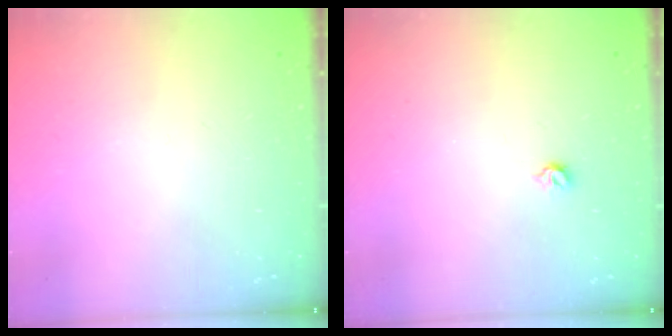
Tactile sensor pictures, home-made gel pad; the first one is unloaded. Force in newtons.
{"total": 3.9, "press": 3.8, "slide": 0.7}